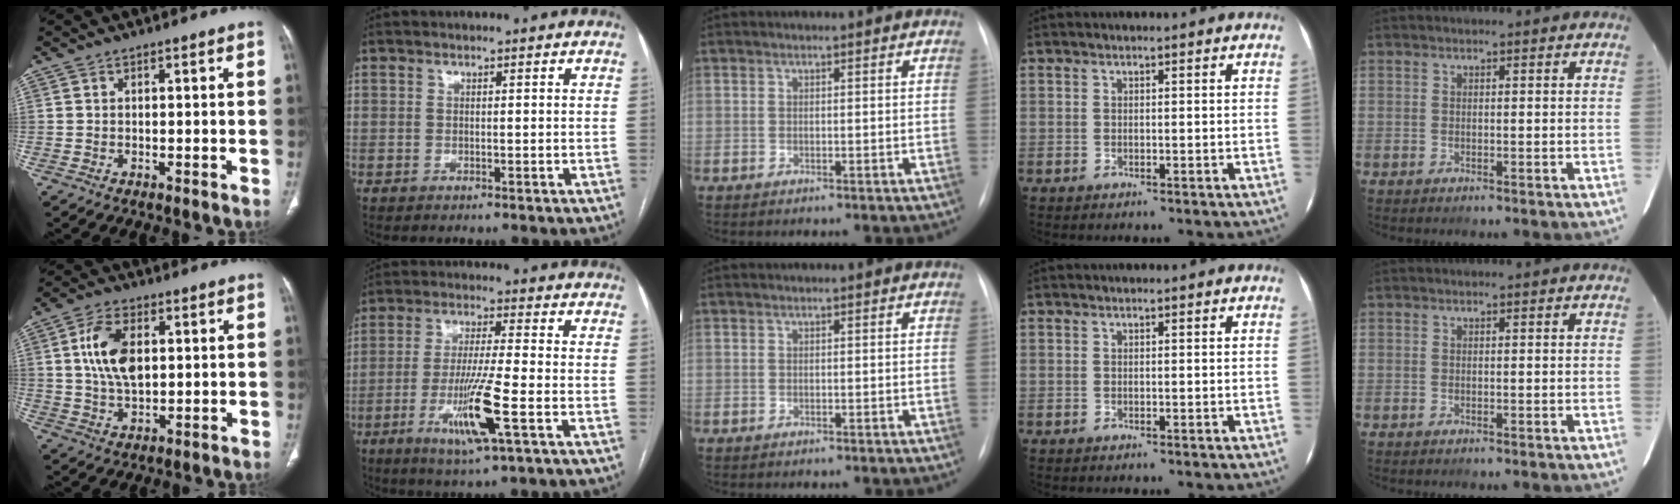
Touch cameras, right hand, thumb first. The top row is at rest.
{"thumb": {"total": 10.0, "force": [2.0, 5.6, 8.0], "torque": [-0.150, -0.002, 0.041]}, "index": {"total": 10.9, "force": [-3.7, -0.1, 10.2], "torque": [-0.199, -0.018, -0.069]}}